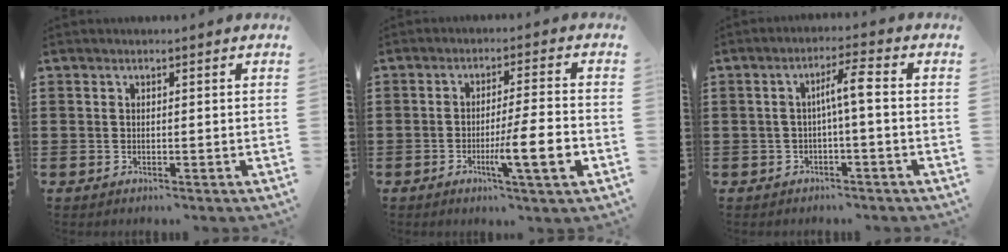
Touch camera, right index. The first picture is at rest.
{"total": 8.6, "force": [-2.9, 0.6, 8.0], "torque": [-0.127, -0.005, -0.047]}
{"total": 4.4, "force": [-0.4, 0.3, 4.3], "torque": [-0.082, 0.007, -0.015]}